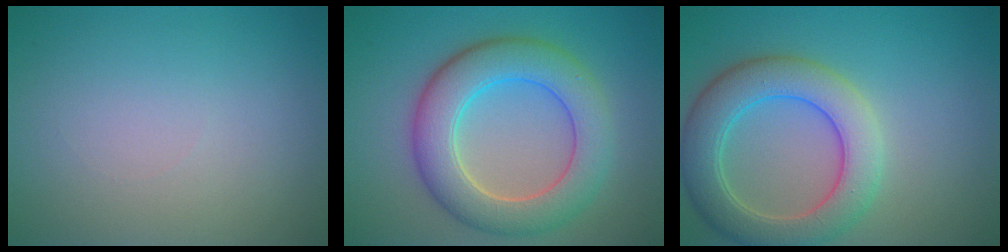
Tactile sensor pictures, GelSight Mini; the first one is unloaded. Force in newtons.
{"total": 7.6, "press": 7.6, "slide": 0.5}
{"total": 6.7, "press": 6.6, "slide": 0.7}